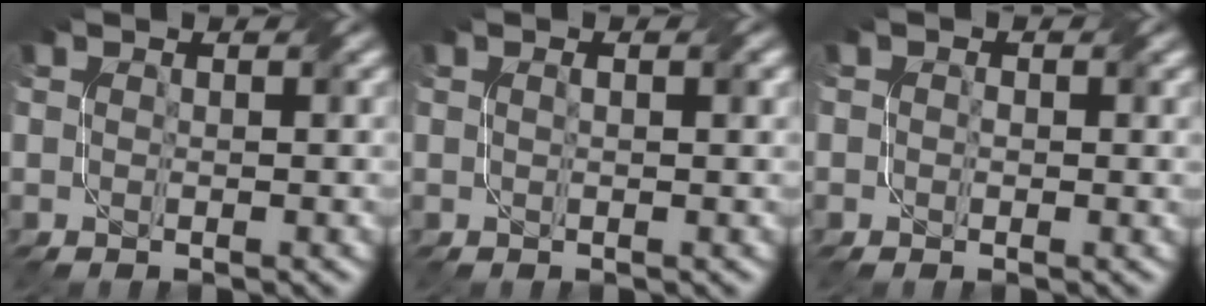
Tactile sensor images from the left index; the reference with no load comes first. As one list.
[{"total": 1.1, "force": [0.3, 0.3, 1.0], "torque": [-0.017, 0.001, 0.004]}, {"total": 1.0, "force": [0.1, 0.8, 0.6], "torque": [-0.005, -0.003, 0.002]}]